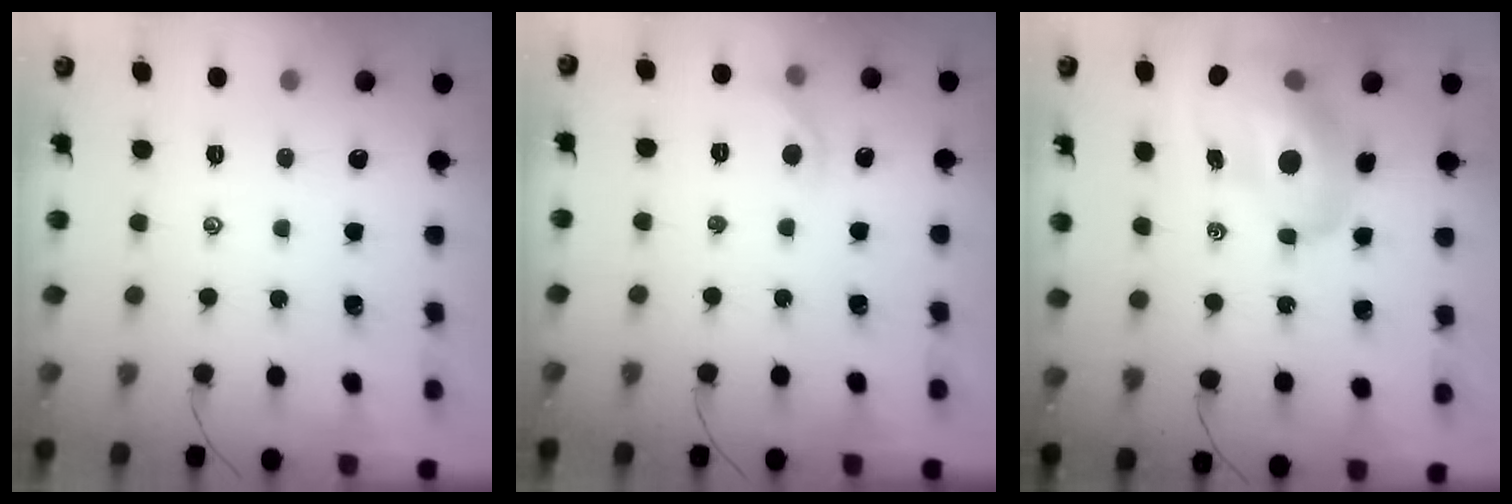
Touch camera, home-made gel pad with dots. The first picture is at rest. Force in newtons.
{"total": 7.0, "press": 6.9, "slide": 1.2}
{"total": 16.9, "press": 16.3, "slide": 4.7}